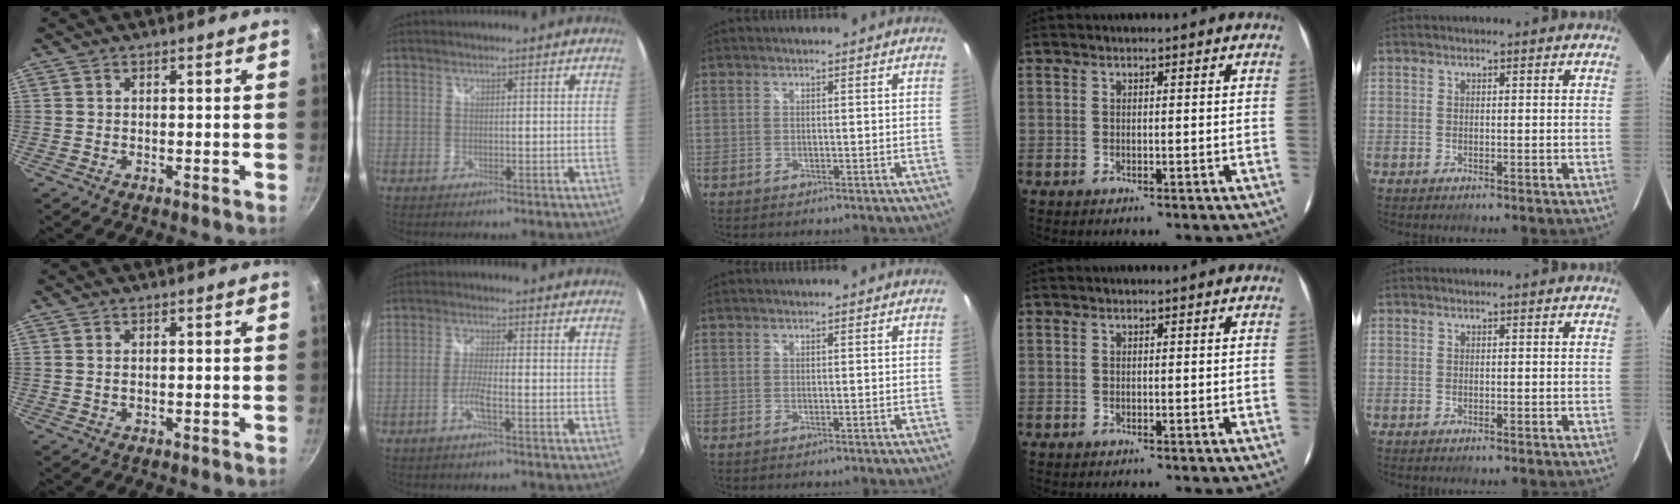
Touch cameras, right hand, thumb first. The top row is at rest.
{"thumb": {"total": 0.7, "force": [0.1, 0.3, 0.6], "torque": [-0.011, 0.000, 0.001]}, "index": {"total": 3.6, "force": [-1.7, 0.2, 3.2], "torque": [-0.071, -0.002, -0.036]}}